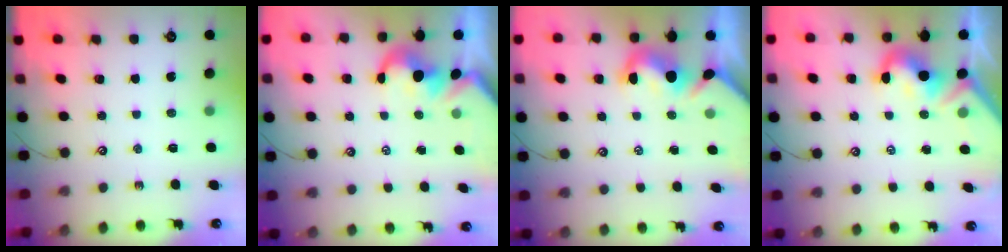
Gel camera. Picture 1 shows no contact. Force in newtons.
{"total": 1.4, "press": 1.1, "slide": 0.8}
{"total": 2.1, "press": 1.9, "slide": 1.0}
{"total": 4.8, "press": 4.6, "slide": 1.3}